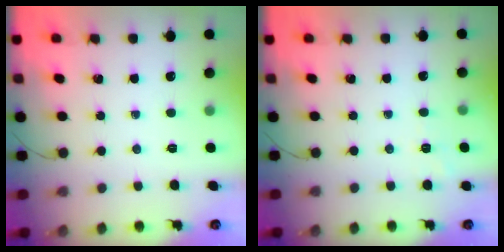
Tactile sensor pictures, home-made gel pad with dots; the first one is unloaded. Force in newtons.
{"total": 2.3, "press": 1.8, "slide": 1.4}